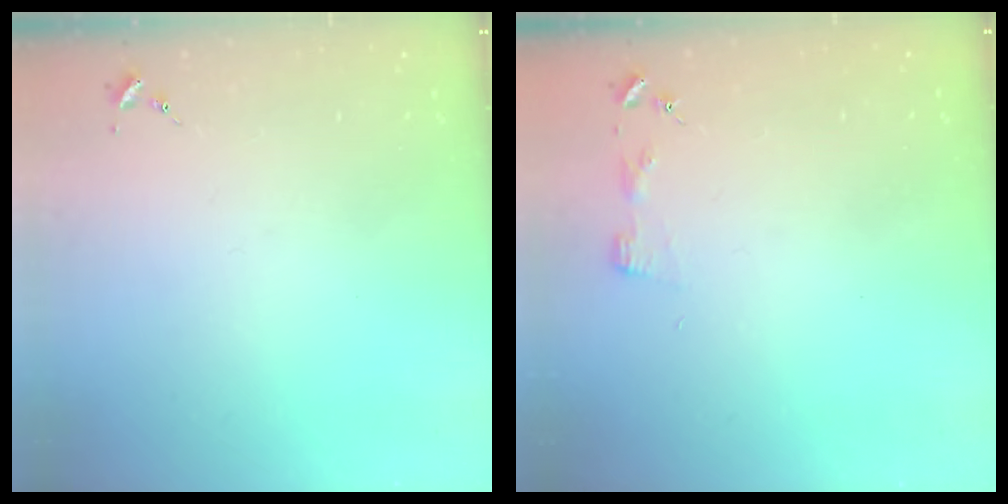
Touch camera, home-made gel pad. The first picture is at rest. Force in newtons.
{"total": 2.9, "press": 2.9, "slide": 0.3}